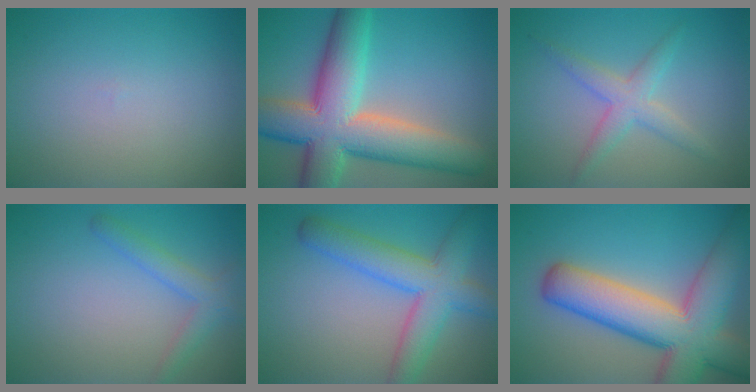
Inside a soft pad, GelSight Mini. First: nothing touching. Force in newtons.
{"total": 12.5, "press": 12.5, "slide": 0.7}
{"total": 3.0, "press": 3.0, "slide": 0.1}
{"total": 2.5, "press": 2.5, "slide": 0.2}
{"total": 6.6, "press": 6.6, "slide": 0.2}
{"total": 12.2, "press": 12.1, "slide": 0.6}